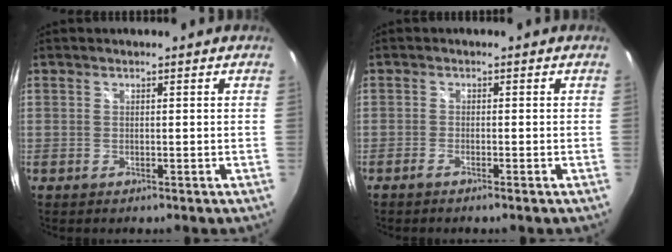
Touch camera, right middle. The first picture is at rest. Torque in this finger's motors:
{"motor_torque": [-0.42, -0.19, -0.03, -0.01]}